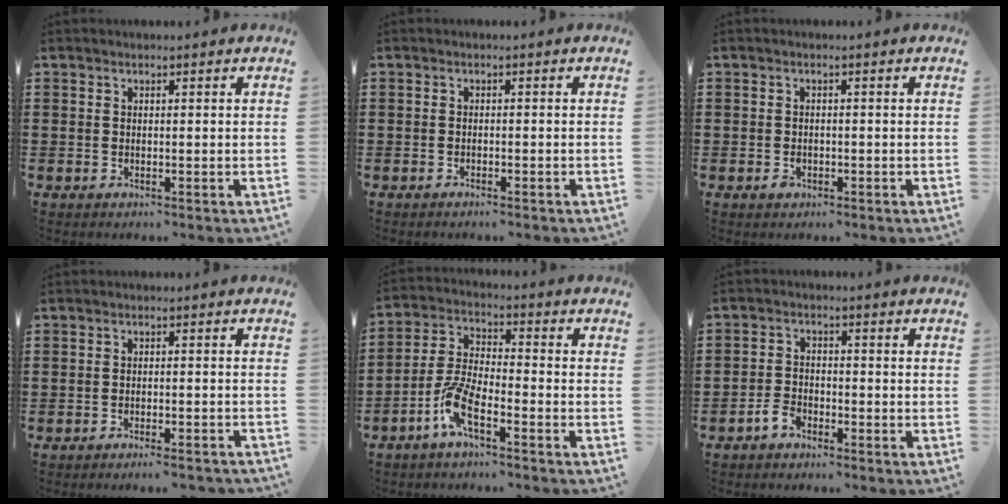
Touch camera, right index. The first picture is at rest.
{"total": 0.7, "force": [-0.7, 0.0, 0.1], "torque": [-0.004, -0.002, -0.014]}
{"total": 1.1, "force": [-0.6, 0.7, 0.6], "torque": [-0.014, -0.003, -0.010]}
{"total": 2.0, "force": [-1.9, -0.1, 0.5], "torque": [-0.010, 0.000, -0.038]}
{"total": 7.0, "force": [-4.5, 1.8, 5.1], "torque": [-0.139, -0.012, -0.094]}
{"total": 2.9, "force": [-2.3, 1.4, 1.1], "torque": [-0.030, 0.003, -0.048]}